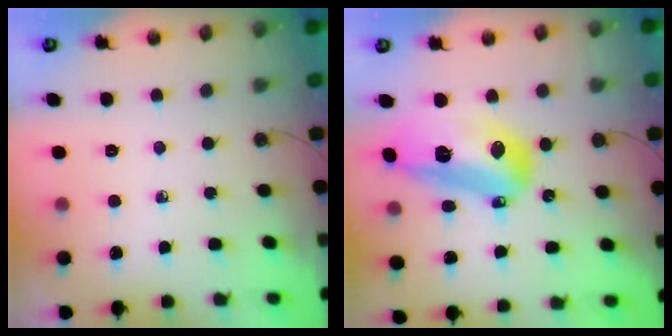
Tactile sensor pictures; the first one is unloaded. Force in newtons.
{"total": 18.3, "press": 18.3, "slide": 1.8}